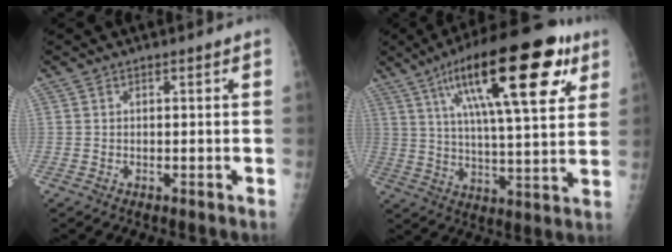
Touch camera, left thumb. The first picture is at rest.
{"total": 24.5, "force": [11.5, 7.2, 20.4], "torque": [-0.298, -0.012, 0.178]}